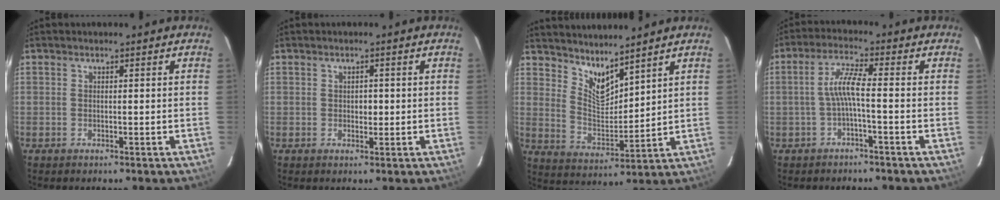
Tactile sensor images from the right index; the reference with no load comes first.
{"total": 1.5, "force": [0.0, 1.3, 0.8], "torque": [-0.011, 0.004, 0.001]}
{"total": 8.1, "force": [6.9, 1.9, 3.8], "torque": [-0.066, -0.013, 0.134]}
{"total": 4.6, "force": [-1.4, 0.0, 4.4], "torque": [-0.098, 0.009, -0.025]}